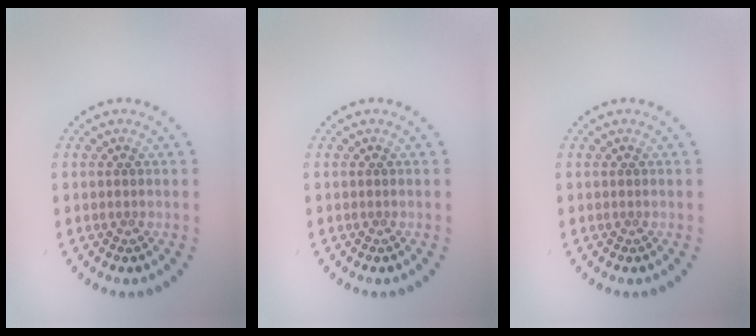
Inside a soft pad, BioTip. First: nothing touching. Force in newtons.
{"total": 0.0}
{"total": 0.0}